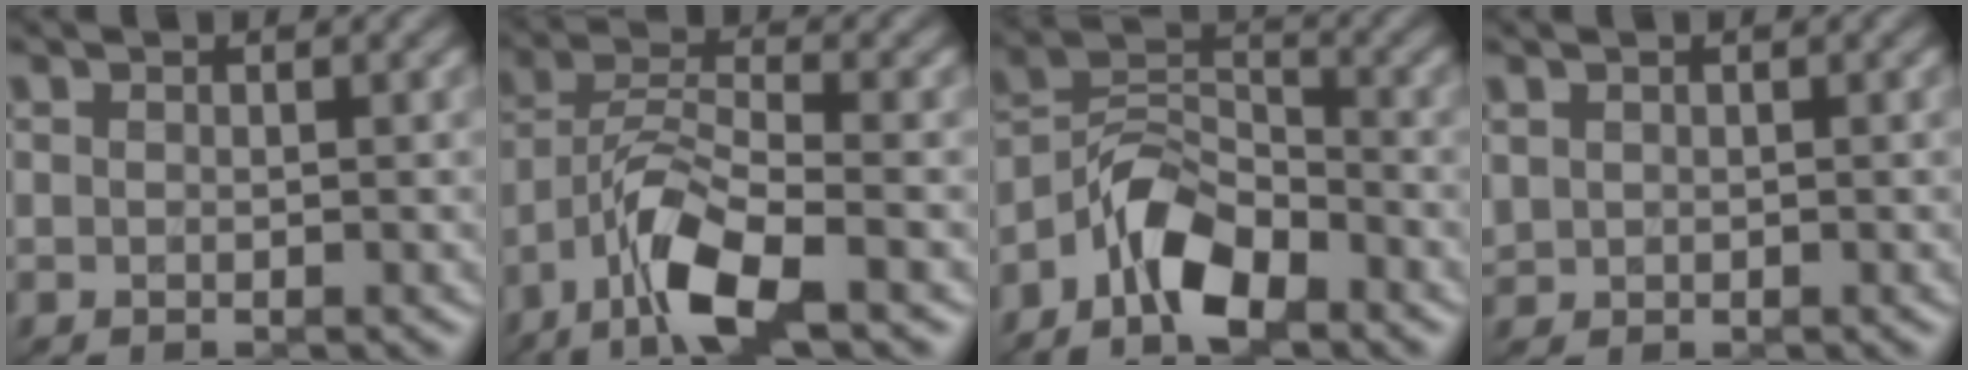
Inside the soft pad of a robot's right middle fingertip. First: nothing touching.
{"total": 7.5, "force": [-4.4, 2.2, 5.7], "torque": [-0.113, 0.001, -0.088]}
{"total": 6.7, "force": [-4.6, 2.9, 3.9], "torque": [-0.068, 0.003, -0.097]}
{"total": 0.9, "force": [0.4, 0.8, 0.2], "torque": [-0.004, 0.000, 0.011]}